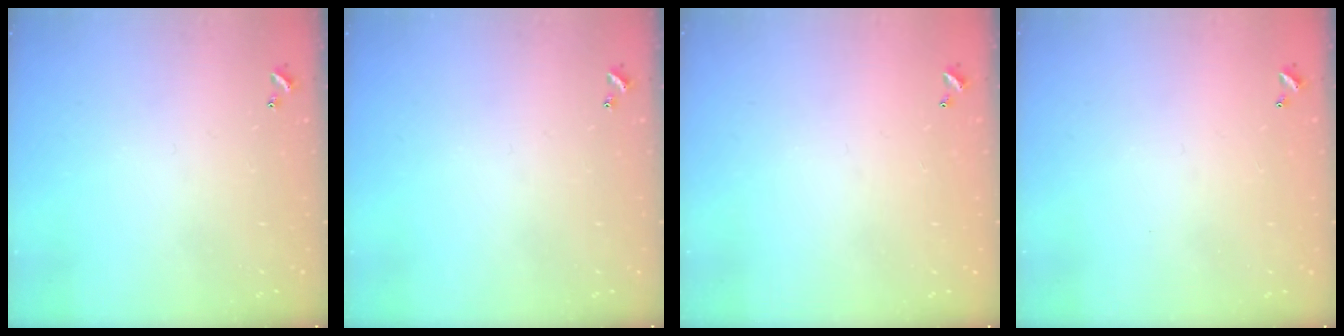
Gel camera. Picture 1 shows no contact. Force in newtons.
{"total": 0.0}
{"total": 2.8, "press": 2.8, "slide": 0.1}
{"total": 2.8, "press": 2.8, "slide": 0.1}